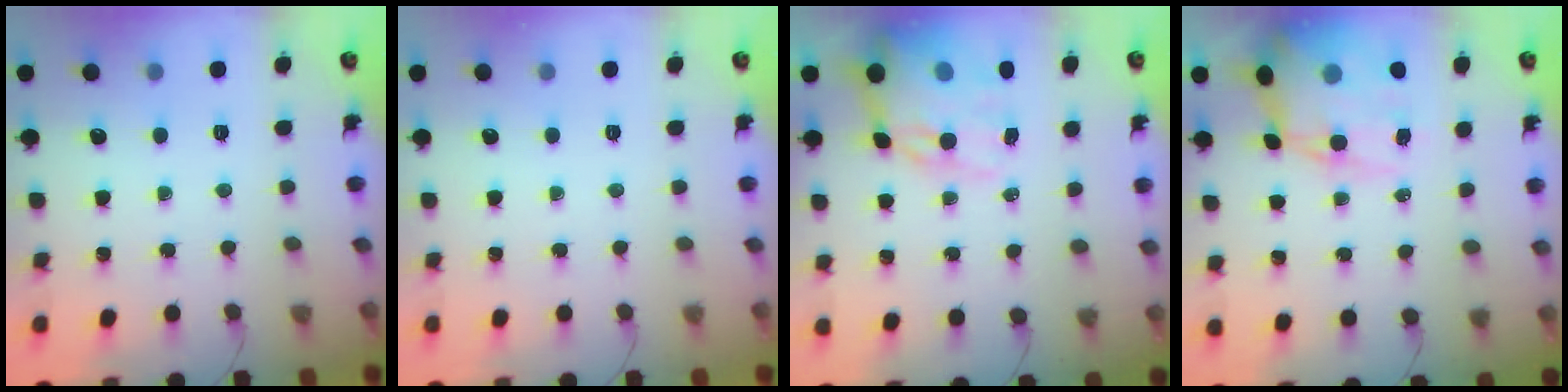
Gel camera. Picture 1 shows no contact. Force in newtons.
{"total": 0.0}
{"total": 17.6, "press": 17.1, "slide": 4.4}
{"total": 16.6, "press": 16.2, "slide": 3.6}